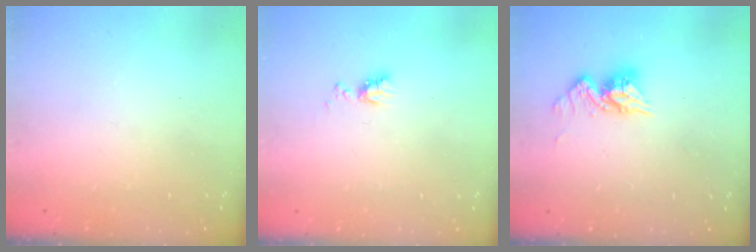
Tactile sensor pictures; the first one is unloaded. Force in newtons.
{"total": 5.7, "press": 5.7, "slide": 0.8}
{"total": 10.1, "press": 10.1, "slide": 0.7}